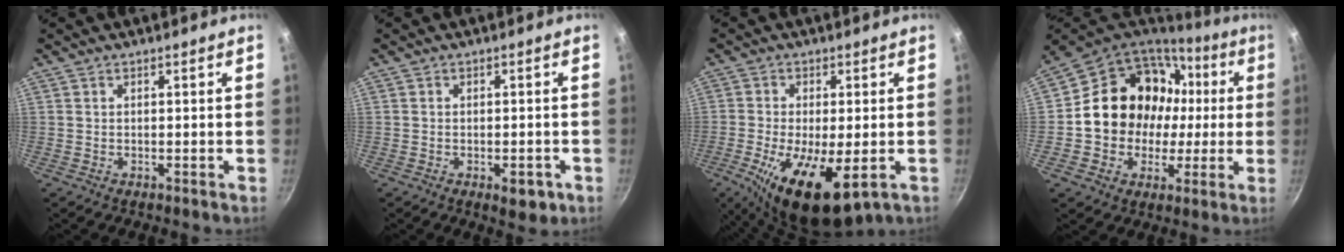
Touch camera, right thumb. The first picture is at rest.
{"total": 4.4, "force": [-1.8, 2.2, 3.3], "torque": [-0.025, 0.011, -0.019]}
{"total": 12.8, "force": [-4.0, 4.8, 11.1], "torque": [-0.206, -0.013, -0.065]}
{"total": 19.9, "force": [1.7, 17.1, 10.1], "torque": [-0.156, 0.038, 0.035]}